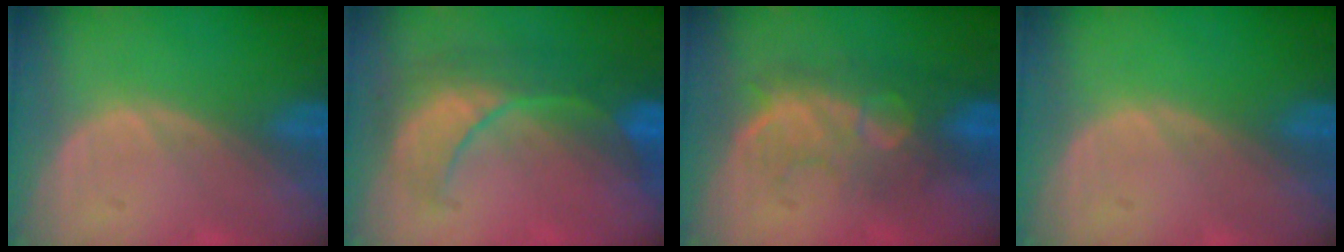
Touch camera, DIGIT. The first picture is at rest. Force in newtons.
{"total": 8.5, "press": 8.4, "slide": 1.3}
{"total": 8.0, "press": 7.9, "slide": 1.6}
{"total": 0.0}